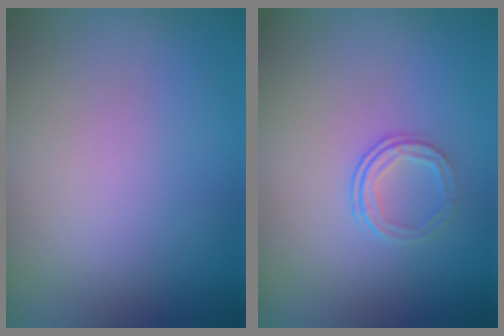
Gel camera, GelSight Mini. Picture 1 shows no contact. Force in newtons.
{"total": 1.7, "press": 1.1, "slide": 1.4}